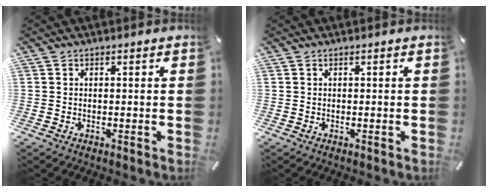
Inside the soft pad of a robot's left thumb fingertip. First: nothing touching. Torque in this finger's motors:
{"motor_torque": [-0.02, -0.14, 0.03, 0.03, 0.05]}